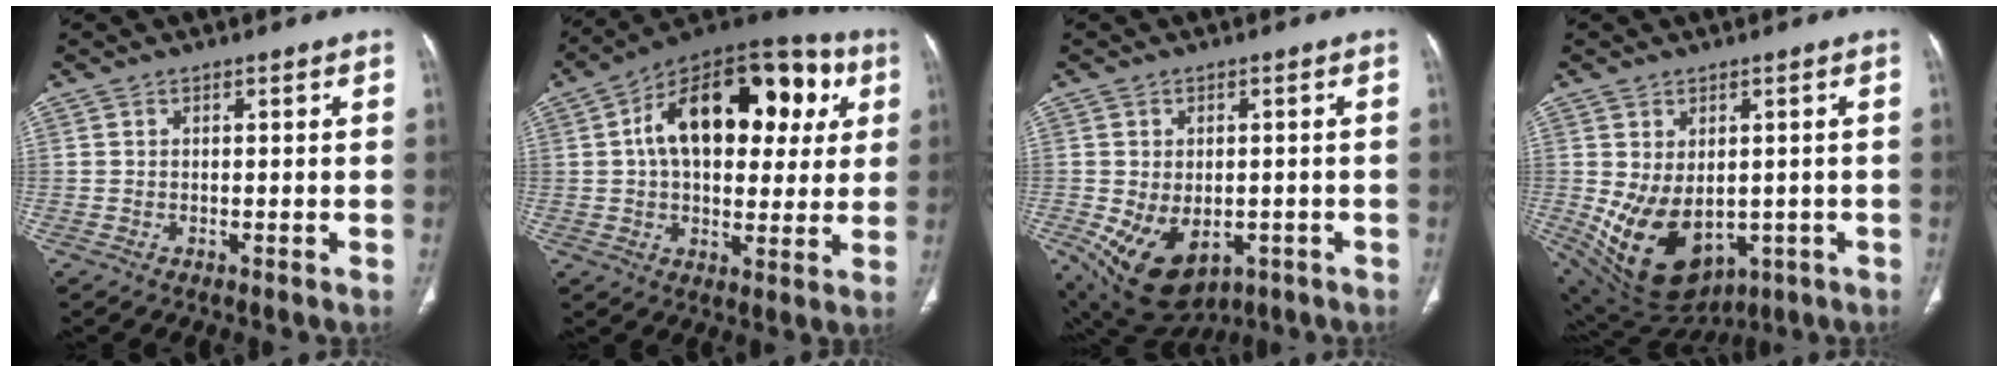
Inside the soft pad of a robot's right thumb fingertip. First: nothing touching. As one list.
[{"total": 25.2, "force": [6.0, 14.3, 19.9], "torque": [-0.268, 0.028, 0.082]}, {"total": 12.5, "force": [-4.1, 8.2, 8.5], "torque": [-0.139, -0.001, -0.040]}, {"total": 14.5, "force": [-2.3, 9.8, 10.4], "torque": [-0.170, -0.011, 0.001]}]